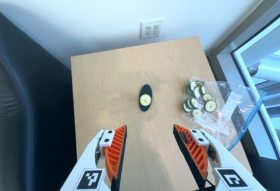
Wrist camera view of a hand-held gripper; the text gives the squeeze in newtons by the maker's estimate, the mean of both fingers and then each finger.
{"total": 0.0}